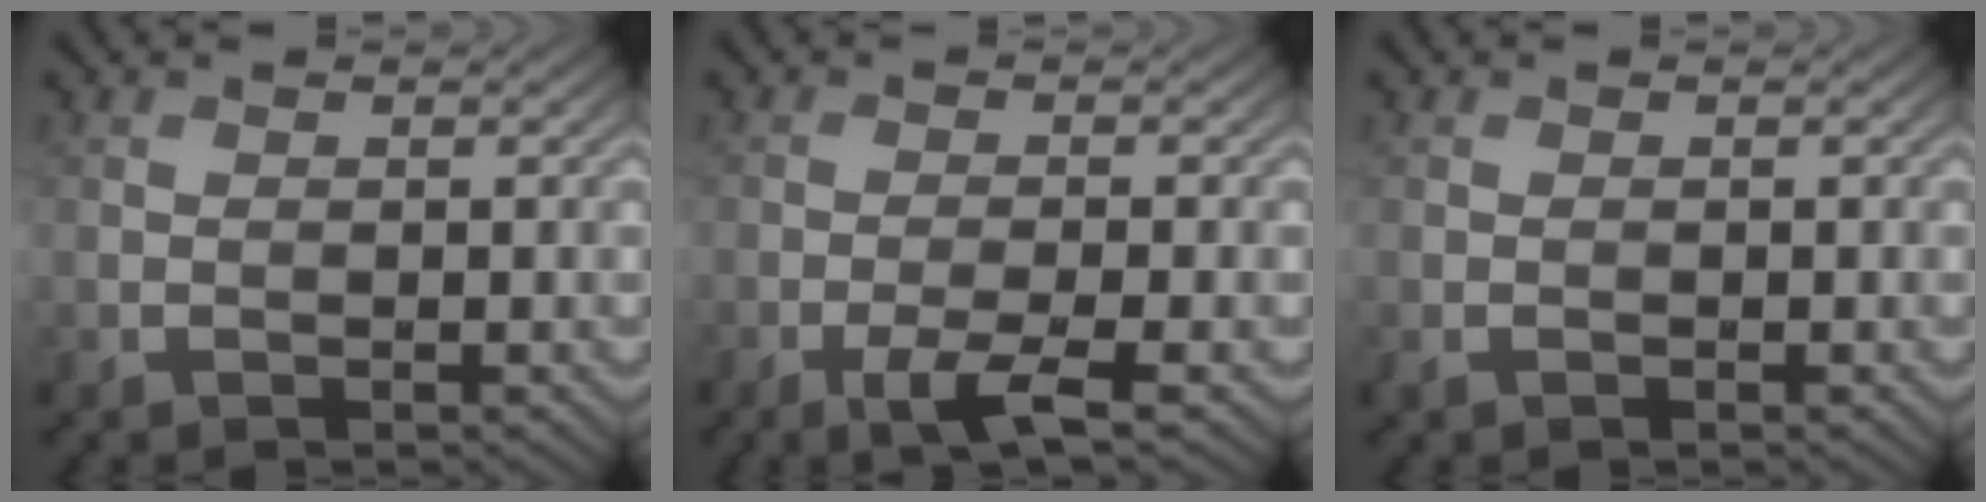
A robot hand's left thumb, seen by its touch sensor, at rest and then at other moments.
{"total": 3.9, "force": [-2.3, 0.4, 3.1], "torque": [-0.057, 0.003, -0.046]}
{"total": 0.7, "force": [-0.4, 0.3, 0.6], "torque": [-0.012, 0.000, -0.007]}